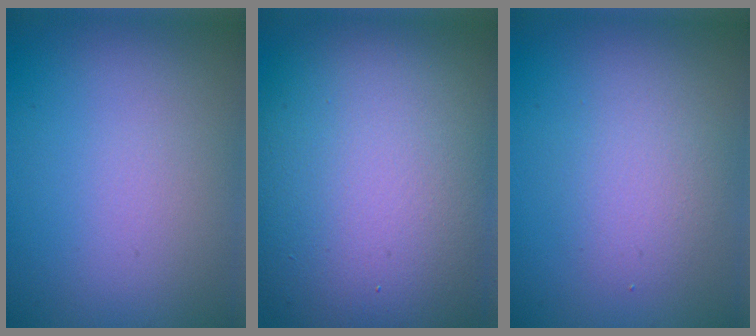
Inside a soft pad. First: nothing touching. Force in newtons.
{"total": 16.1, "press": 16.1, "slide": 1.2}
{"total": 2.4, "press": 2.4, "slide": 0.1}